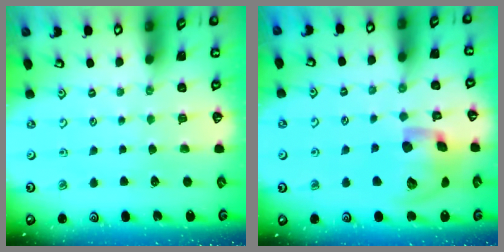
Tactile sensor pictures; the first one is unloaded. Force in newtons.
{"total": 18.2, "press": 18.0, "slide": 2.9}